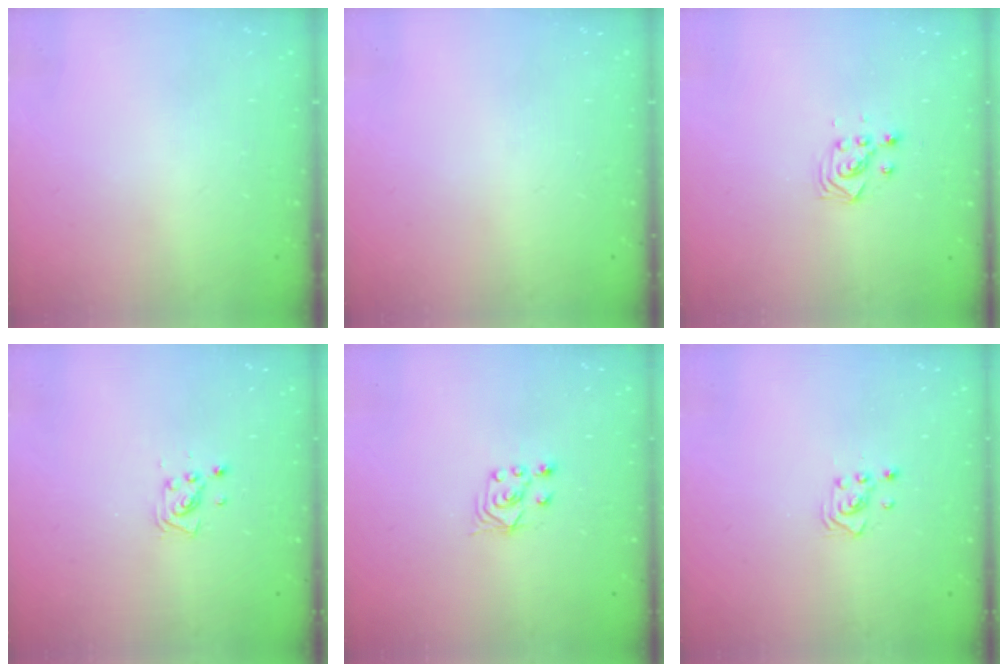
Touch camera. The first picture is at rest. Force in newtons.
{"total": 0.0}
{"total": 2.9, "press": 2.9, "slide": 0.4}
{"total": 4.6, "press": 4.4, "slide": 1.4}
{"total": 3.0, "press": 2.8, "slide": 0.9}
{"total": 2.8, "press": 2.8, "slide": 0.3}